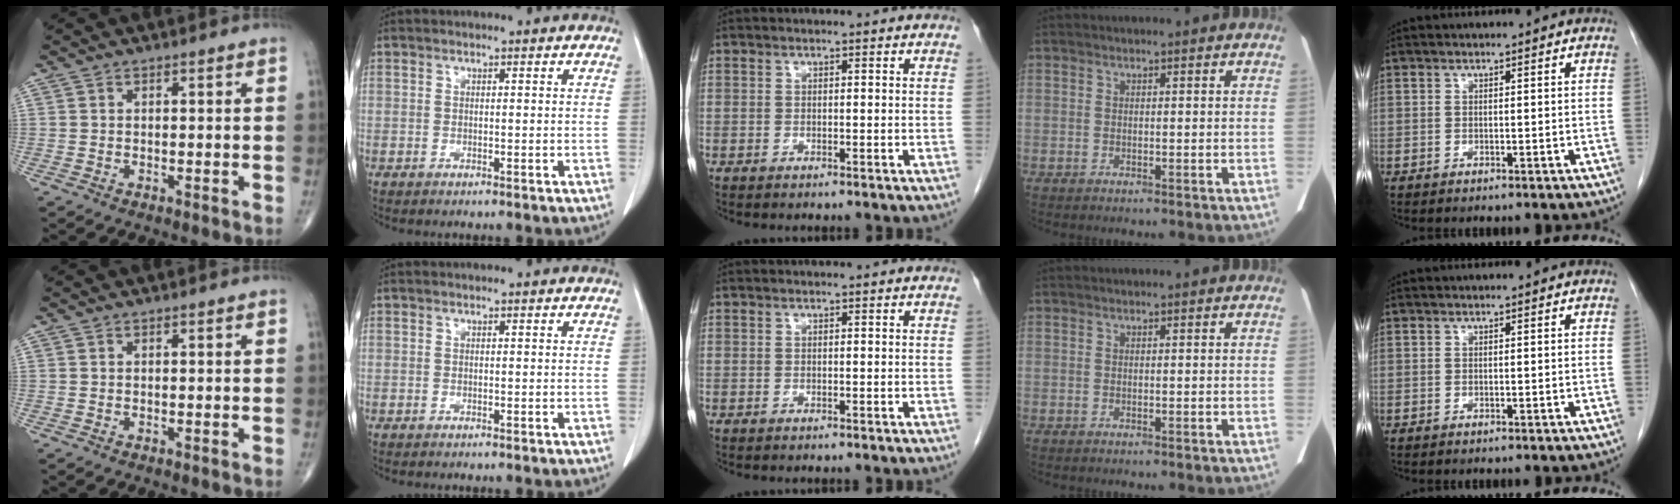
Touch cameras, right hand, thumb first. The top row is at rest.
{}